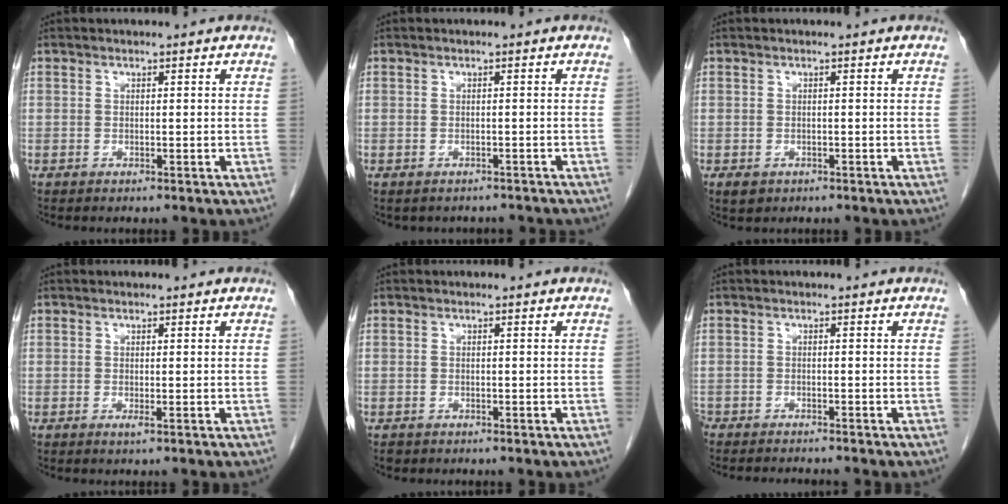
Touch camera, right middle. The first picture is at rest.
{"total": 3.6, "force": [-3.1, 1.7, 0.5], "torque": [-0.008, 0.006, -0.035]}
{"total": 1.6, "force": [-0.8, 1.2, 0.7], "torque": [-0.012, 0.001, -0.003]}
{"total": 0.6, "force": [-0.2, 0.0, 0.6], "torque": [-0.011, -0.002, -0.003]}
{"total": 0.7, "force": [-0.5, 0.5, 0.0], "torque": [-0.010, 0.001, -0.008]}
{"total": 5.1, "force": [-4.9, 0.5, 1.3], "torque": [-0.013, -0.012, -0.076]}